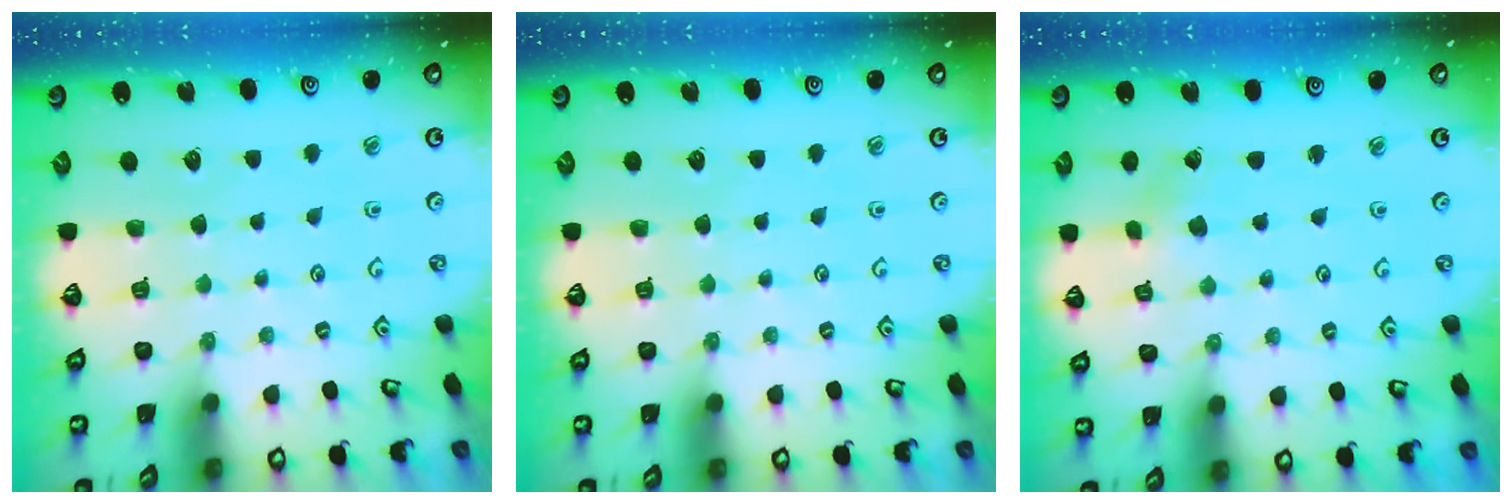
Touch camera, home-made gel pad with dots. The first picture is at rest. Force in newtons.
{"total": 0.0}
{"total": 0.8, "press": 0.7, "slide": 0.2}